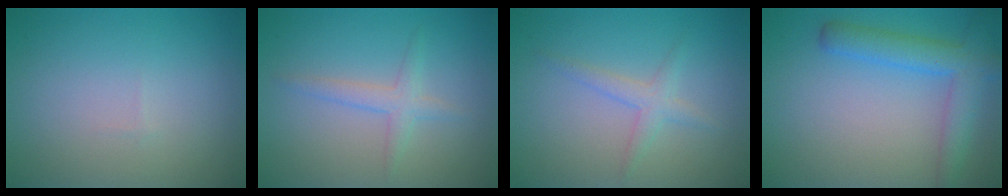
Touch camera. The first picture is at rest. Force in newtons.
{"total": 1.9, "press": 1.9, "slide": 0.1}
{"total": 1.8, "press": 1.8, "slide": 0.0}
{"total": 4.4, "press": 4.4, "slide": 0.3}